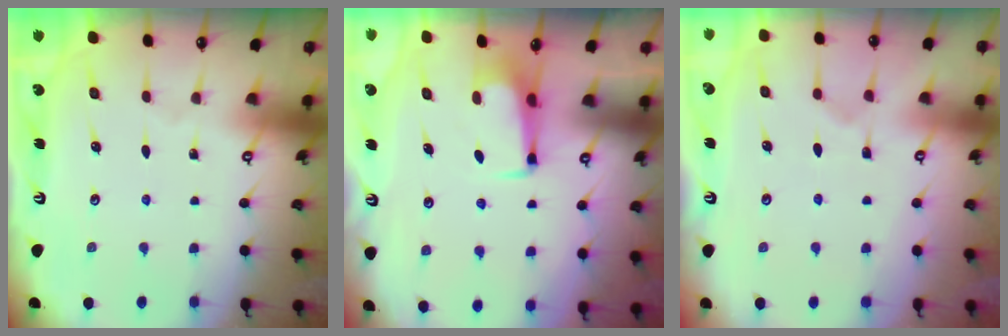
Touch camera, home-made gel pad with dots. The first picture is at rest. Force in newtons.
{"total": 3.0, "press": 3.0, "slide": 0.4}
{"total": 1.4, "press": 0.2, "slide": 1.4}